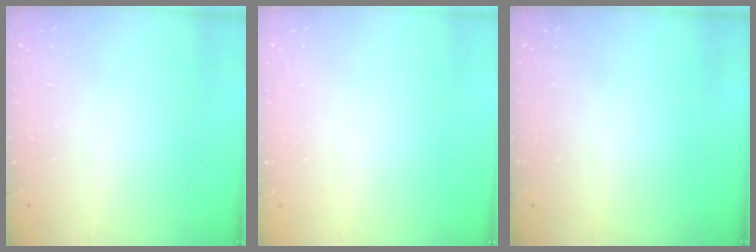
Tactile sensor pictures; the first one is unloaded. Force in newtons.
{"total": 0.0}
{"total": 0.0}